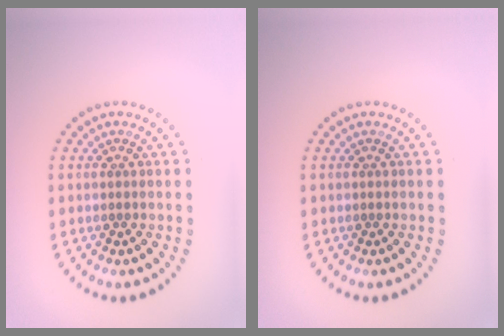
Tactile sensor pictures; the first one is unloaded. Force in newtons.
{"total": 0.0}